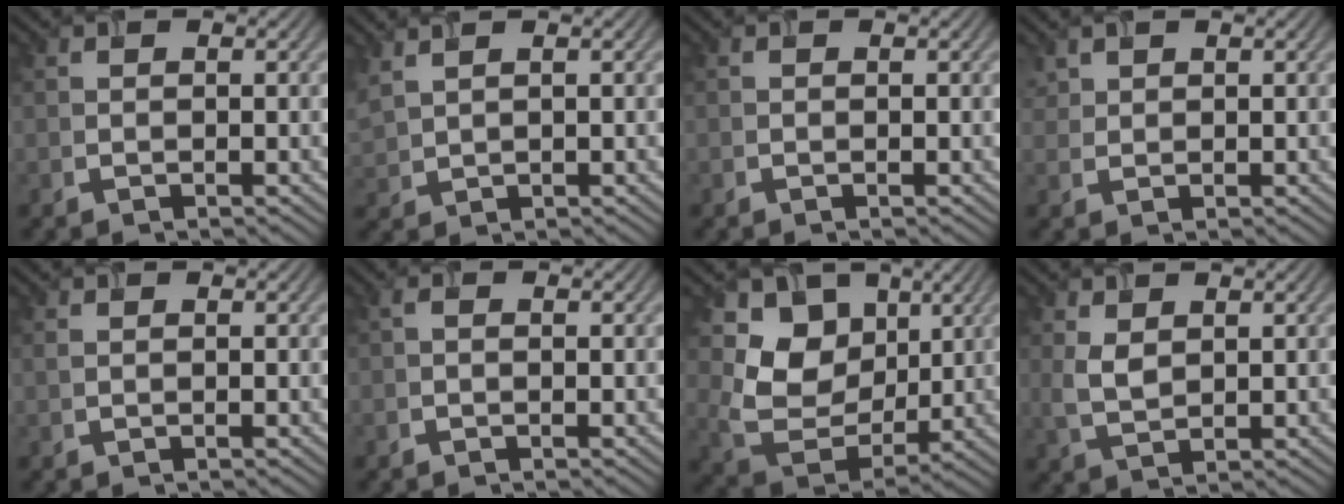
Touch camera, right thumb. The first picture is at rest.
{"total": 3.0, "force": [2.2, 1.0, 1.7], "torque": [-0.057, 0.010, 0.052]}
{"total": 0.0}
{"total": 1.7, "force": [1.3, 0.9, 0.4], "torque": [-0.013, 0.001, 0.034]}
{"total": 0.5, "force": [0.2, 0.2, 0.4], "torque": [-0.014, 0.001, 0.004]}
{"total": 0.6, "force": [0.0, 0.3, 0.5], "torque": [-0.013, 0.001, 0.000]}
{"total": 10.3, "force": [3.5, 7.9, 5.7], "torque": [-0.122, -0.019, 0.056]}
{"total": 3.1, "force": [1.2, 1.8, 2.2], "torque": [-0.060, -0.004, 0.028]}